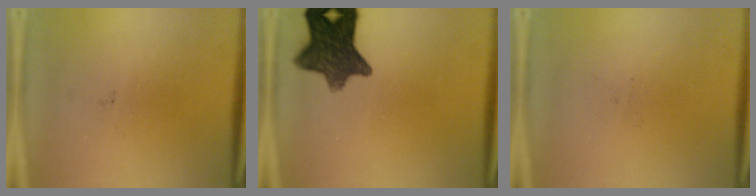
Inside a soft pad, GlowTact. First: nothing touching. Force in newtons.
{"total": 11.2}
{"total": 0.0}